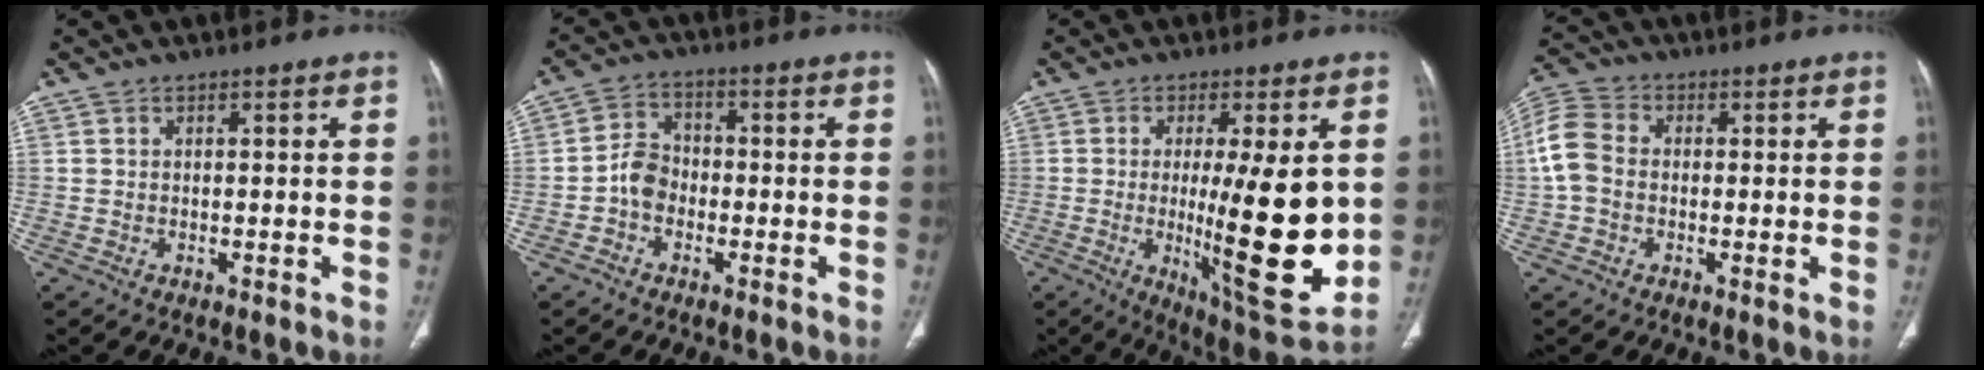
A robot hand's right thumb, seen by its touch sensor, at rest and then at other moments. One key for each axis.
{"total": 5.6, "fx": -1.8, "fy": 4.5, "fz": 2.8, "tx": -0.033, "ty": 0.024, "tz": -0.045}
{"total": 19.0, "fx": -0.5, "fy": 4.1, "fz": 18.5, "tx": -0.277, "ty": -0.041, "tz": 0.008}
{"total": 7.4, "fx": -0.2, "fy": 5.4, "fz": 5.1, "tx": -0.105, "ty": 0.016, "tz": -0.017}